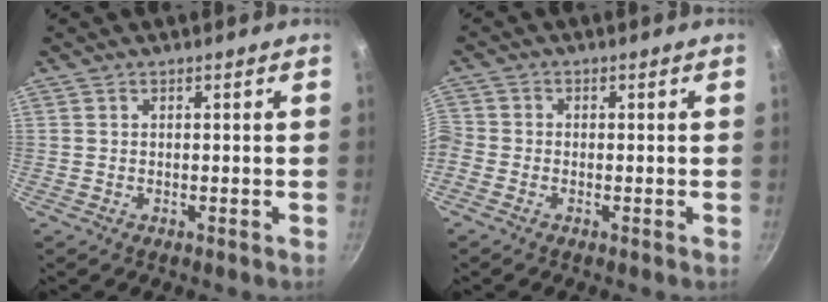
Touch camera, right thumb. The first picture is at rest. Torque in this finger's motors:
{"motor_torque": [0.71, 0.76, 0.79, -0.01, 0.31]}